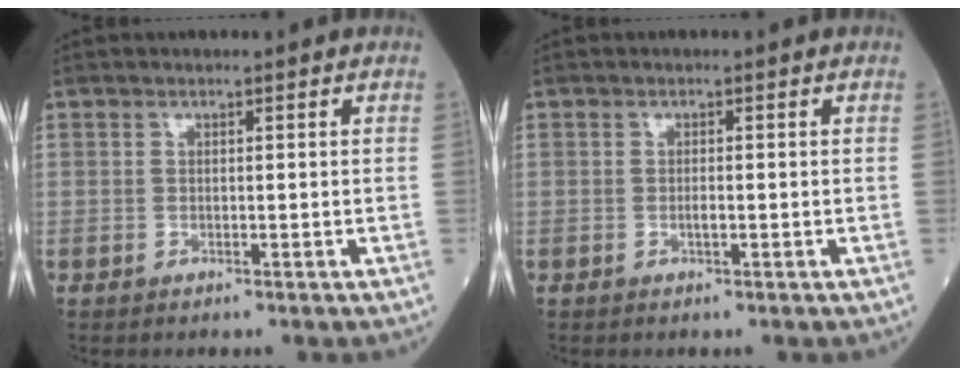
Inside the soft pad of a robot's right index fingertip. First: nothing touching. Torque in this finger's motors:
{"motor_torque": [0.17, -0.02, 0.07, 0.03]}